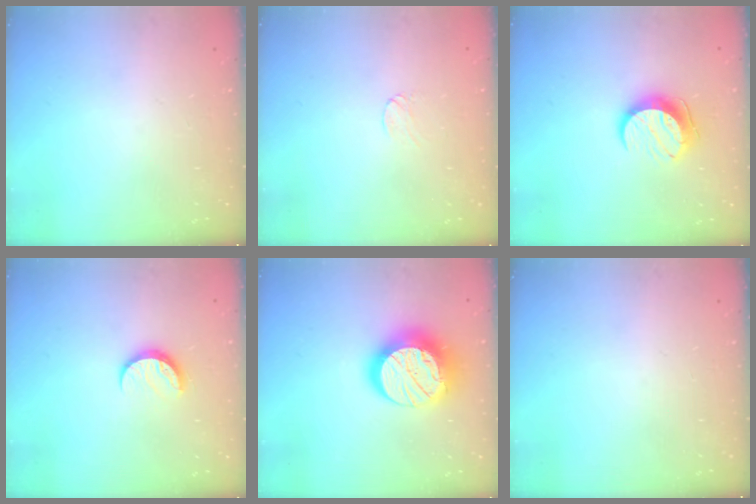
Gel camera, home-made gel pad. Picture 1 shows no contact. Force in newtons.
{"total": 2.9, "press": 2.9, "slide": 0.3}
{"total": 9.6, "press": 9.6, "slide": 0.1}
{"total": 7.0, "press": 7.0, "slide": 0.6}
{"total": 17.9, "press": 17.8, "slide": 1.4}
{"total": 0.0}